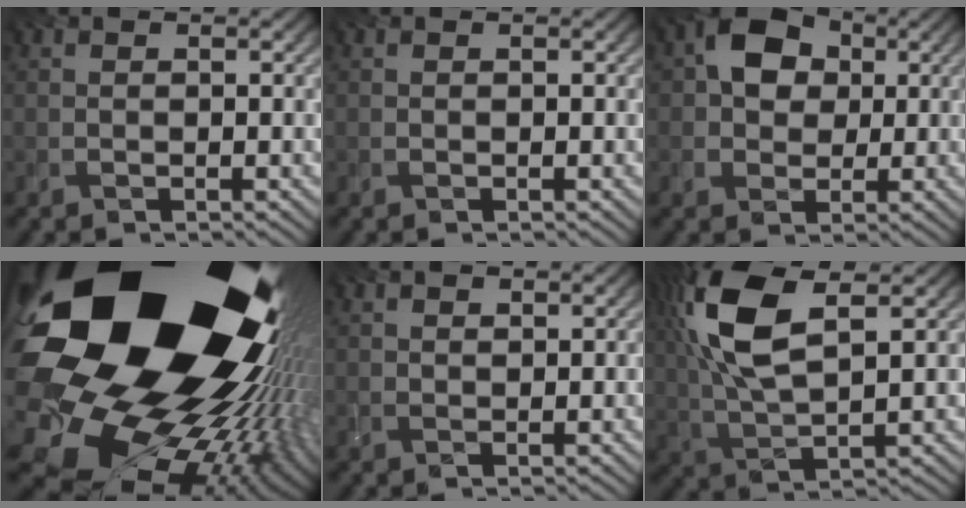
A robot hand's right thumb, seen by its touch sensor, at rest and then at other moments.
{"total": 0.0}
{"total": 7.2, "force": [1.6, 5.6, 4.3], "torque": [-0.089, 0.014, 0.016]}
{"total": 22.7, "force": [5.5, 15.3, 15.8], "torque": [-0.285, -0.076, 0.098]}
{"total": 0.8, "force": [0.6, 0.4, 0.4], "torque": [-0.010, -0.001, 0.013]}
{"total": 12.8, "force": [4.4, 5.4, 10.8], "torque": [-0.261, 0.014, 0.087]}